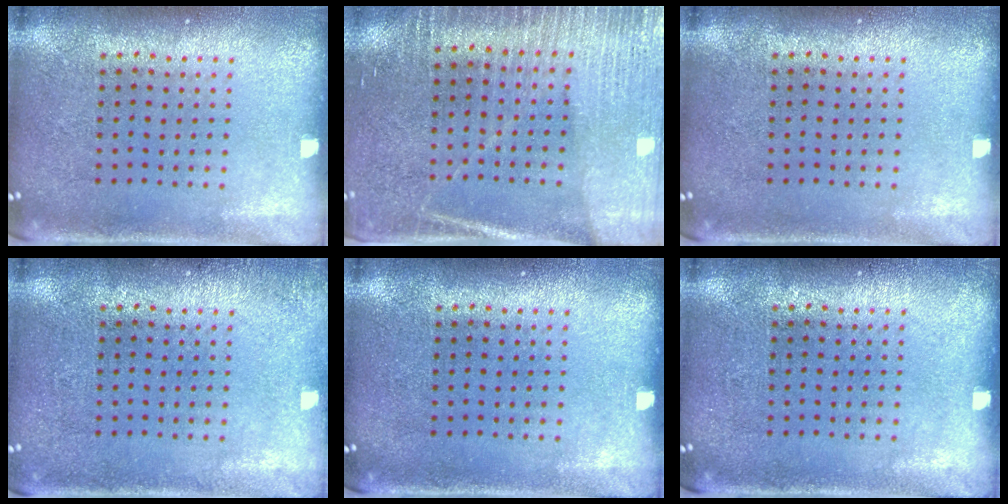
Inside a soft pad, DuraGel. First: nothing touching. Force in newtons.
{"total": 3.3, "press": 2.9, "slide": 1.5}
{"total": 0.0}
{"total": 1.0, "press": 1.0, "slide": 0.3}
{"total": 0.0}
{"total": 0.0}